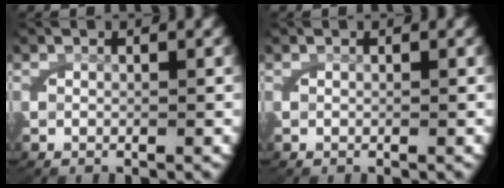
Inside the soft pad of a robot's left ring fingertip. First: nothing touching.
{"total": 0.0}